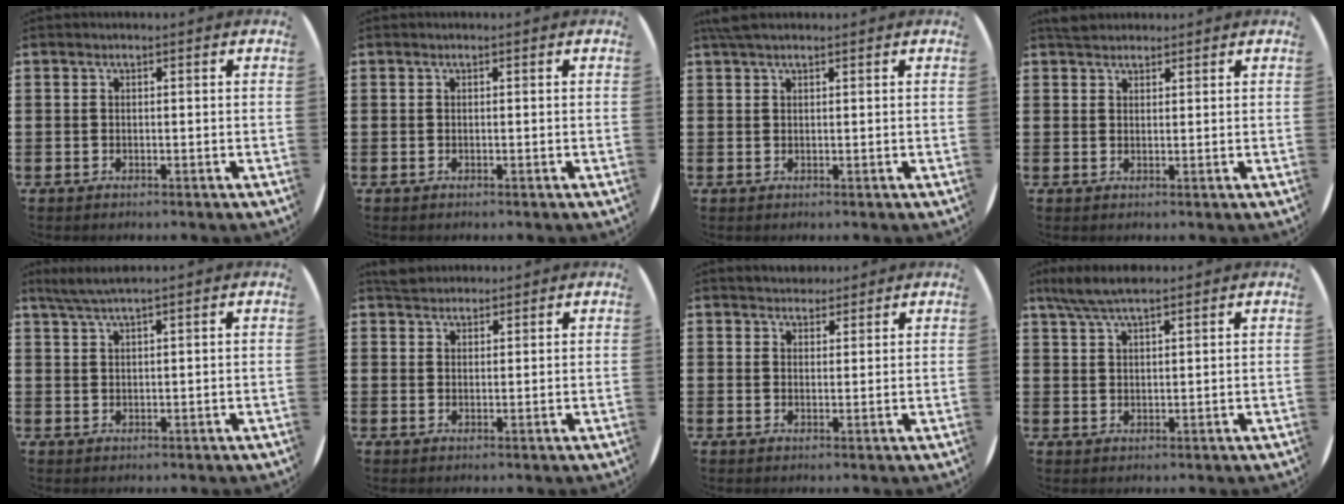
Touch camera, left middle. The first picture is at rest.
{"total": 0.0}
{"total": 1.7, "force": [1.4, 0.4, 0.9], "torque": [-0.019, 0.005, 0.026]}
{"total": 1.9, "force": [1.8, 0.7, 0.2], "torque": [0.003, 0.002, 0.033]}
{"total": 2.6, "force": [2.0, -0.2, 1.6], "torque": [-0.034, 0.003, 0.036]}
{"total": 2.3, "force": [2.2, 0.8, 0.0], "torque": [0.004, 0.002, 0.042]}
{"total": 2.3, "force": [2.1, 0.8, -0.1], "torque": [0.006, 0.000, 0.040]}
{"total": 4.8, "force": [4.0, 0.8, 2.6], "torque": [-0.057, -0.001, 0.072]}